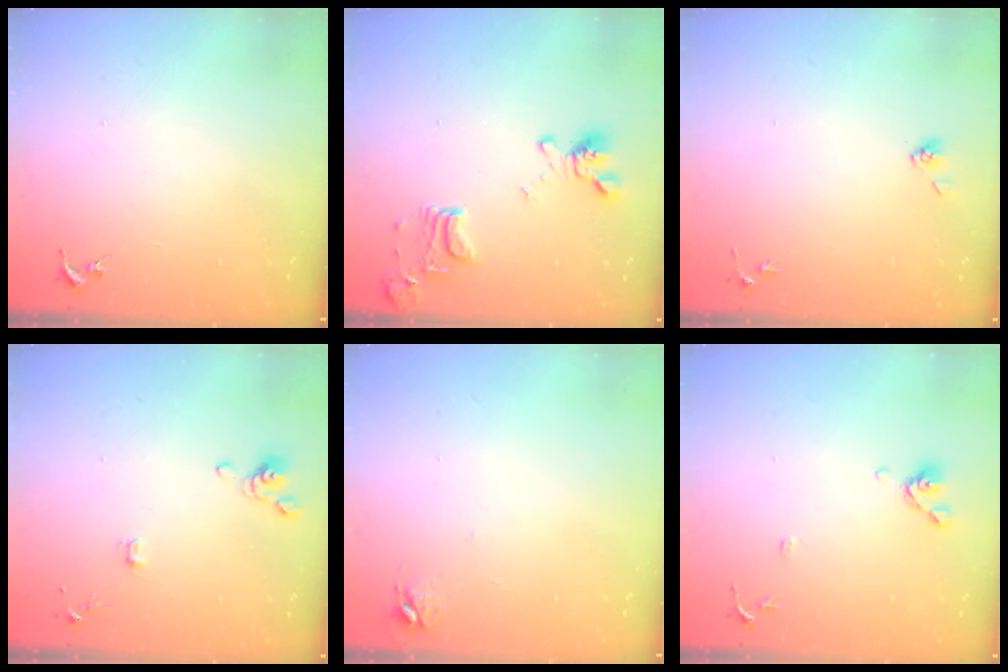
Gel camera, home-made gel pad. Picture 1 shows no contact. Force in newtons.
{"total": 15.8, "press": 15.7, "slide": 1.4}
{"total": 4.2, "press": 3.9, "slide": 1.6}
{"total": 4.4, "press": 4.0, "slide": 1.8}
{"total": 4.7, "press": 4.7, "slide": 0.6}
{"total": 8.3, "press": 8.0, "slide": 2.1}